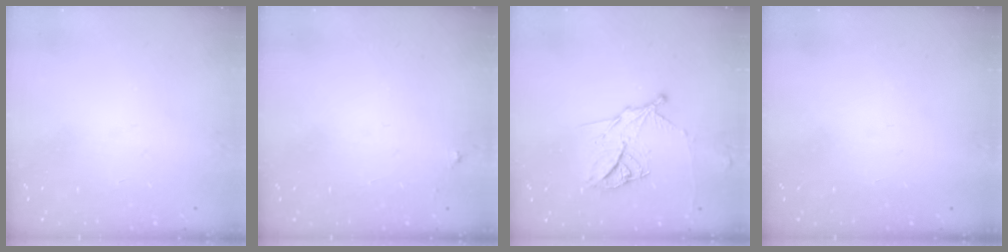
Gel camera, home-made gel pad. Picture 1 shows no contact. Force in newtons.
{"total": 3.9, "press": 3.9, "slide": 0.4}
{"total": 12.7, "press": 12.7, "slide": 0.7}
{"total": 1.5, "press": 1.5, "slide": 0.1}